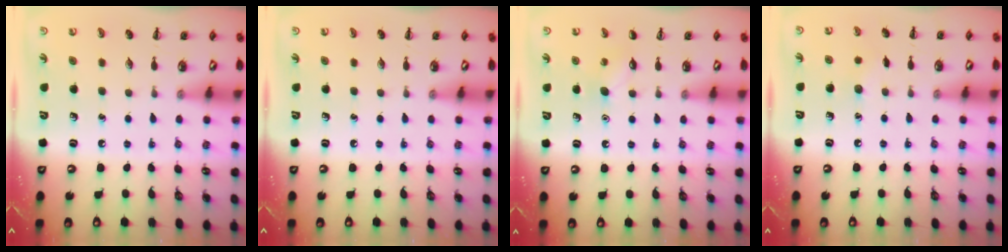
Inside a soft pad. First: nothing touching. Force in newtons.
{"total": 0.0}
{"total": 4.4, "press": 4.2, "slide": 1.2}
{"total": 4.9, "press": 4.7, "slide": 1.3}